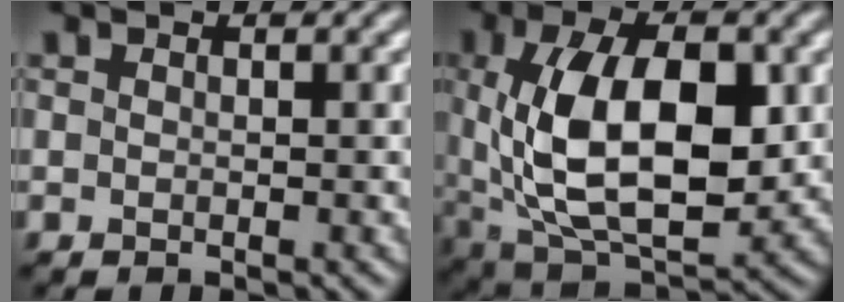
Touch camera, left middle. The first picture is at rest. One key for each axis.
{"total": 11.9, "fx": 1.2, "fy": 6.2, "fz": 10.0, "tx": -0.174, "ty": -0.007, "tz": 0.027}